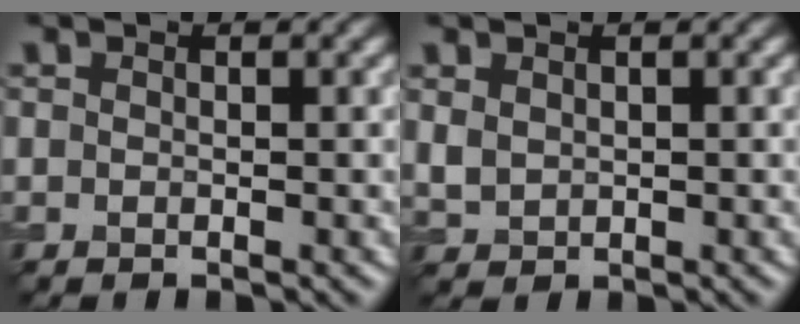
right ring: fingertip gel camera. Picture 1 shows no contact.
{"total": 1.4, "force": [0.6, 1.0, 0.7], "torque": [-0.018, -0.002, 0.018]}